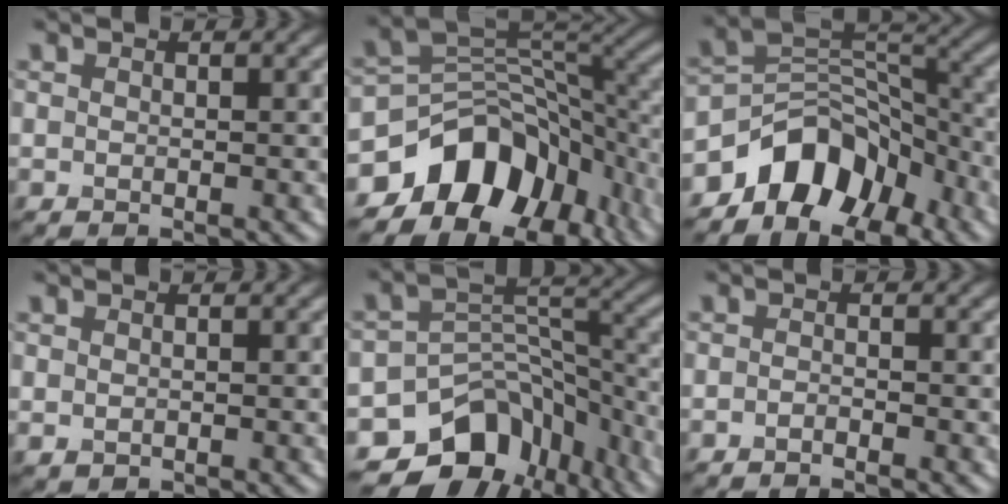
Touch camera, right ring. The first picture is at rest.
{"total": 11.2, "force": [-6.1, 7.4, 5.7], "torque": [-0.085, 0.006, -0.115]}
{"total": 8.3, "force": [-5.3, 5.0, 3.9], "torque": [-0.032, 0.004, -0.101]}
{"total": 0.6, "force": [0.4, 0.3, 0.3], "torque": [-0.009, -0.004, 0.013]}
{"total": 10.6, "force": [-7.0, 6.9, 4.0], "torque": [-0.050, 0.007, -0.102]}
{"total": 0.8, "force": [-0.7, 0.1, 0.4], "torque": [-0.007, 0.000, -0.013]}